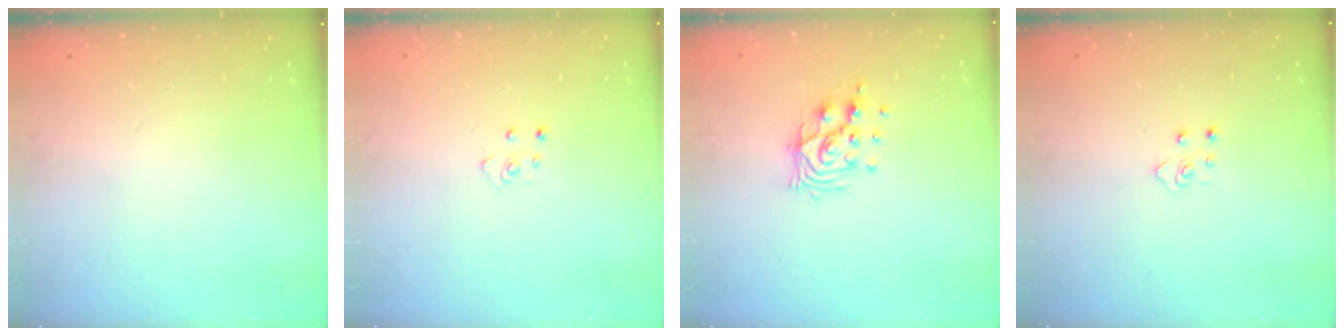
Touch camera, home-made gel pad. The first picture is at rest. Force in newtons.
{"total": 3.4, "press": 3.4, "slide": 0.3}
{"total": 10.3, "press": 10.3, "slide": 0.9}
{"total": 4.1, "press": 4.0, "slide": 0.5}